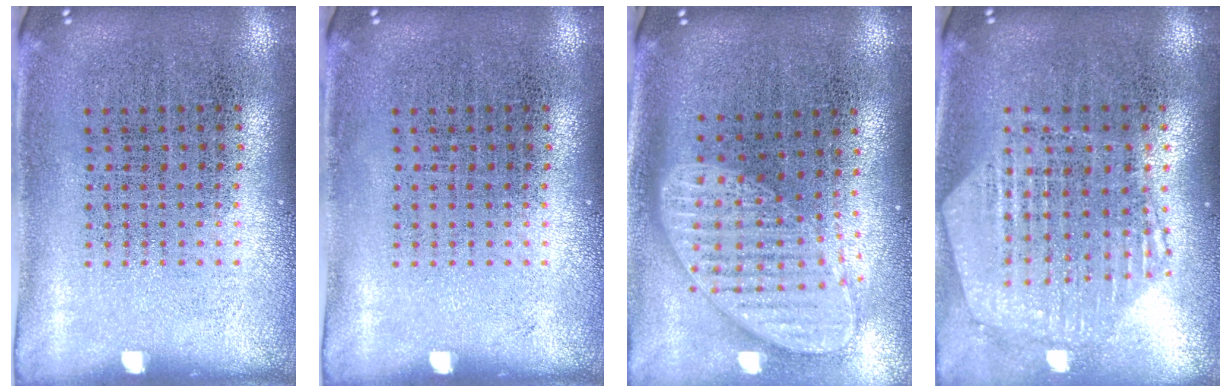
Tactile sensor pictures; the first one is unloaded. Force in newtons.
{"total": 0.0}
{"total": 2.0, "press": 1.6, "slide": 1.1}
{"total": 1.2, "press": 1.2, "slide": 0.1}